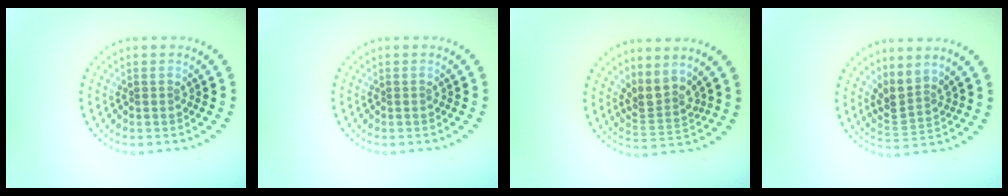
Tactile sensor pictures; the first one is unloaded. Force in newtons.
{"total": 0.0}
{"total": 2.9, "press": 2.1, "slide": 2.0}
{"total": 2.9, "press": 2.1, "slide": 2.0}